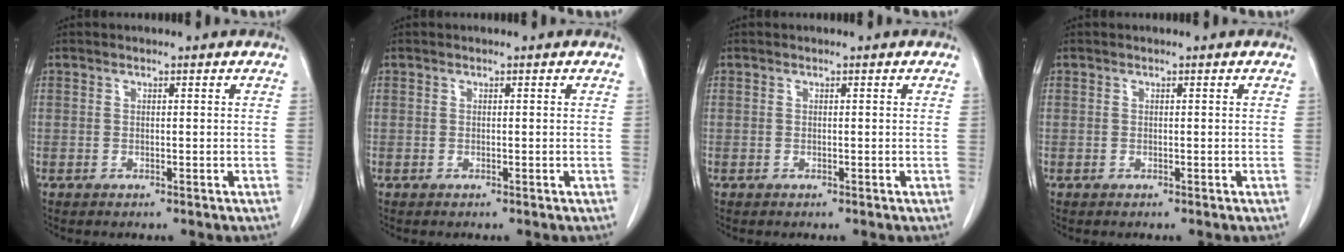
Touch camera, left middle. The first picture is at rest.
{"total": 0.0}
{"total": 0.0}
{"total": 0.0}